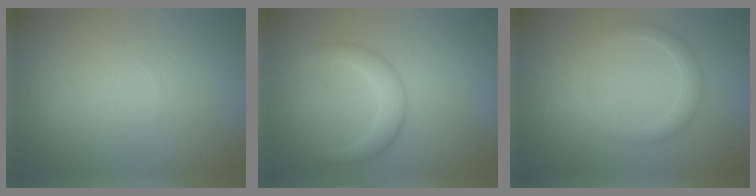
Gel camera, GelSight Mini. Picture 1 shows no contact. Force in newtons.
{"total": 2.5, "press": 2.5, "slide": 0.1}
{"total": 2.0, "press": 2.0, "slide": 0.1}